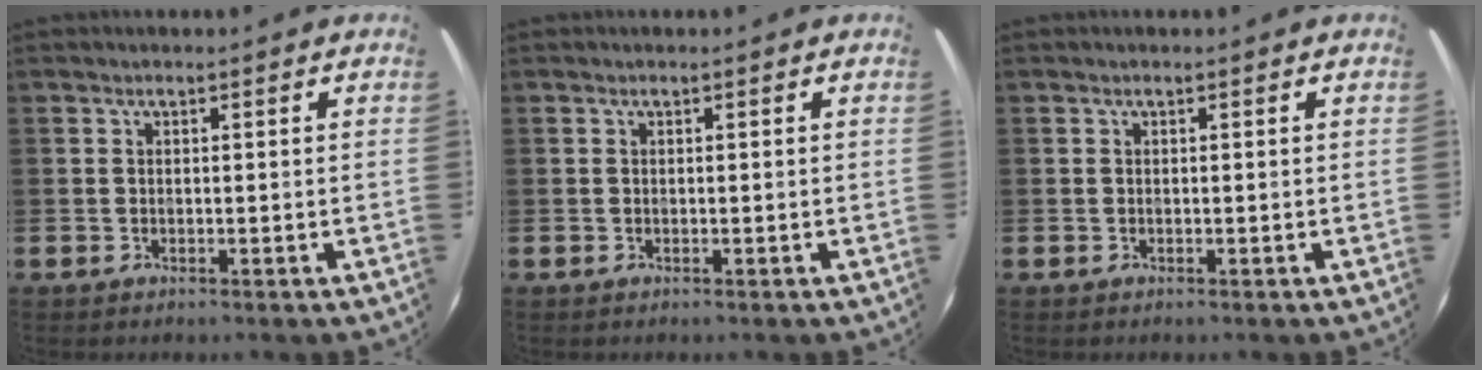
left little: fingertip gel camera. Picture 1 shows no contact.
{"total": 0.0}
{"total": 0.0}